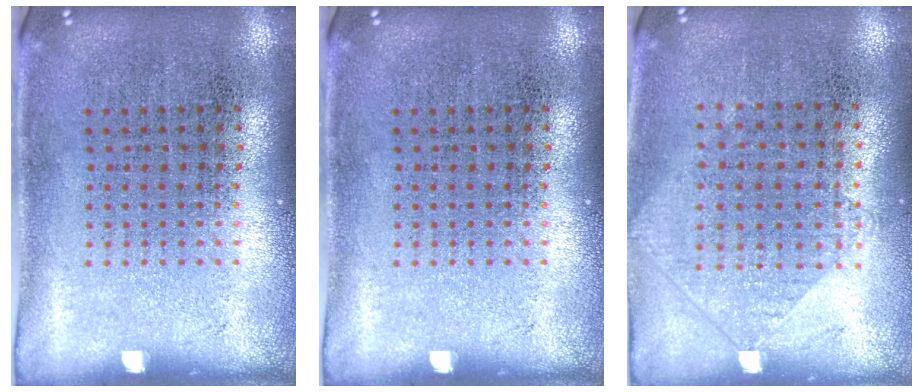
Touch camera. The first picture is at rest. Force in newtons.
{"total": 0.0}
{"total": 0.9, "press": 0.8, "slide": 0.3}